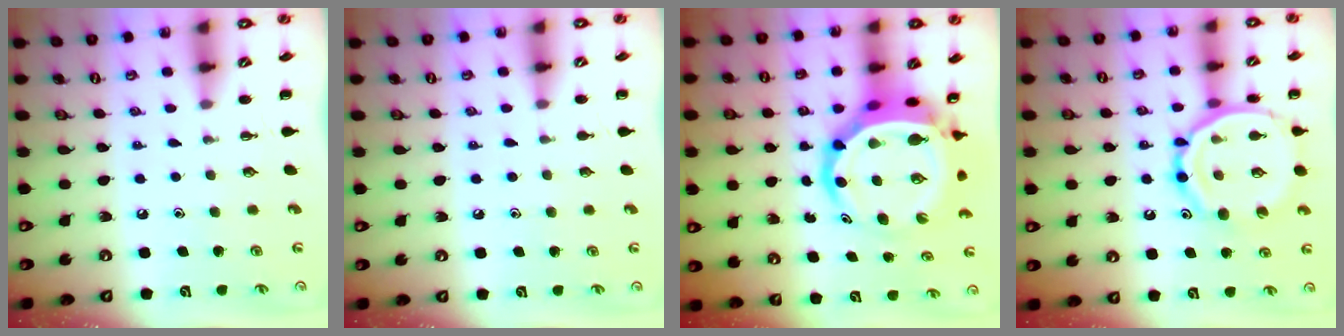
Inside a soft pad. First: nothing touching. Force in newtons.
{"total": 3.8, "press": 3.6, "slide": 1.3}
{"total": 10.2, "press": 9.7, "slide": 2.9}
{"total": 18.5, "press": 18.3, "slide": 2.4}